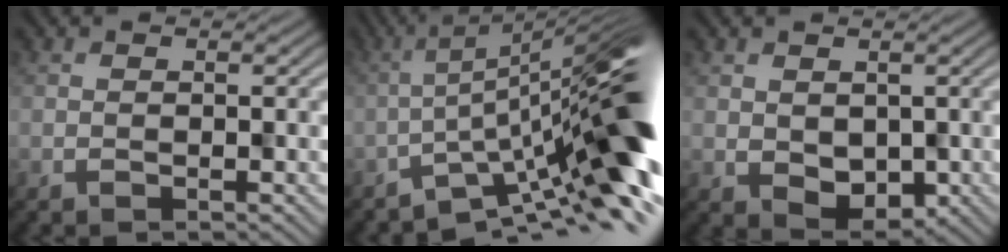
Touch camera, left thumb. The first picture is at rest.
{"total": 13.7, "force": [-4.7, 2.9, 12.5], "torque": [-0.167, 0.005, -0.083]}
{"total": 3.7, "force": [0.2, 3.2, 1.9], "torque": [-0.033, -0.022, 0.012]}